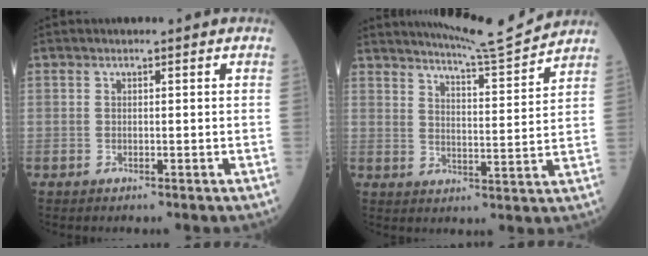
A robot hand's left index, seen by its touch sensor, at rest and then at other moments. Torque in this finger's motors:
{"motor_torque": [0.22, -0.43, -0.01, 0.02]}